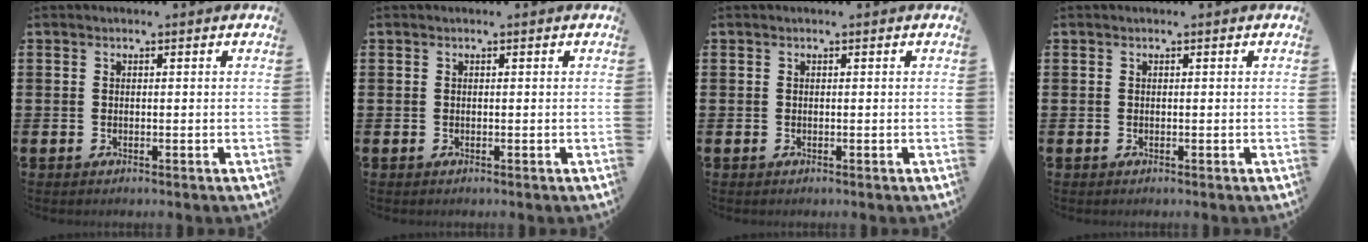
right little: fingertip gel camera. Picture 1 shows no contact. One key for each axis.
{"total": 0.0}
{"total": 0.0}
{"total": 0.0}